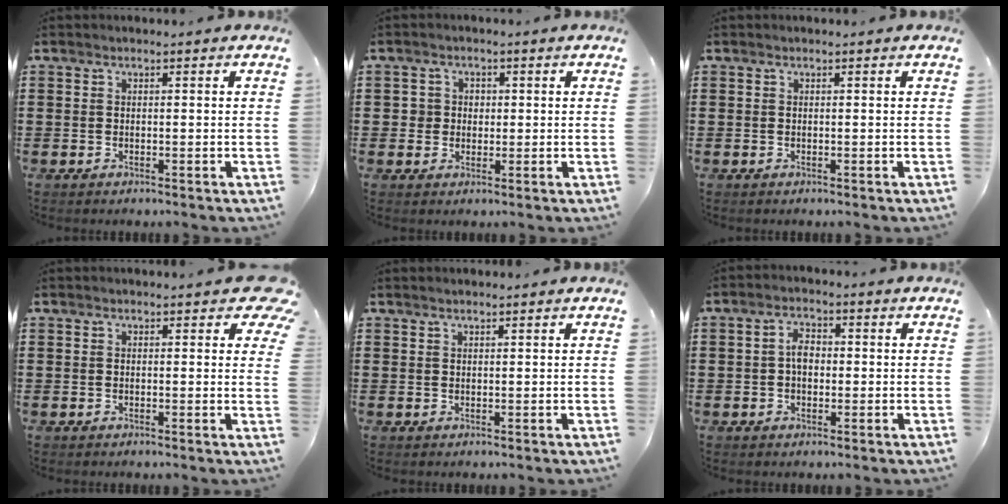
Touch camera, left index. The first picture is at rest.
{"total": 2.4, "force": [0.2, 2.3, 0.5], "torque": [-0.020, 0.009, 0.001]}
{"total": 0.0}
{"total": 3.1, "force": [1.9, 1.2, 2.1], "torque": [-0.026, 0.002, 0.030]}
{"total": 0.8, "force": [0.7, 0.1, 0.3], "torque": [-0.006, 0.000, 0.014]}
{"total": 3.3, "force": [0.2, 1.9, 2.7], "torque": [-0.053, 0.009, 0.001]}